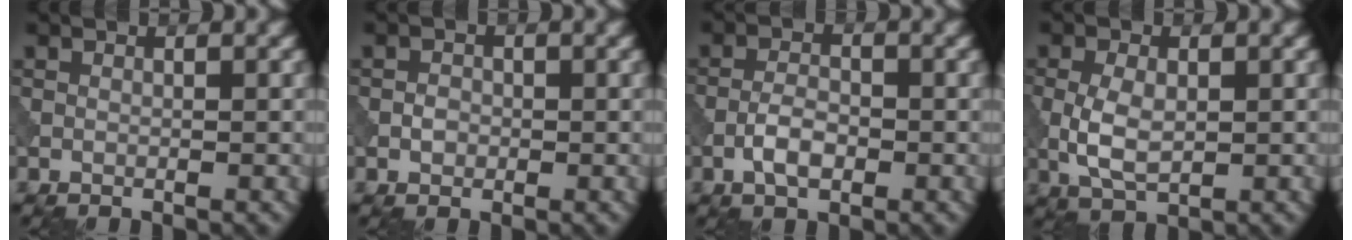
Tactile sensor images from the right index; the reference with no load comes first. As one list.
[{"total": 1.2, "force": [-0.3, 1.0, 0.6], "torque": [-0.009, 0.000, -0.008]}, {"total": 2.9, "force": [-1.2, 1.4, 2.3], "torque": [-0.043, 0.004, -0.028]}, {"total": 3.9, "force": [-0.3, 2.2, 3.2], "torque": [-0.074, -0.001, -0.004]}]